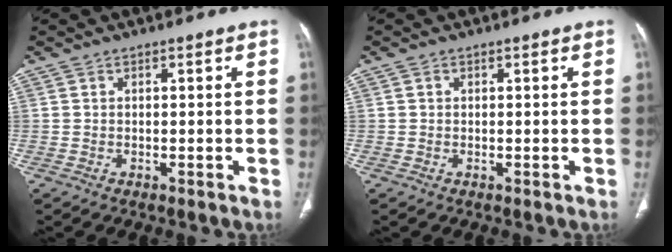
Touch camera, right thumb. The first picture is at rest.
{"total": 0.5, "force": [0.1, 0.5, 0.2], "torque": [0.000, 0.002, 0.002]}